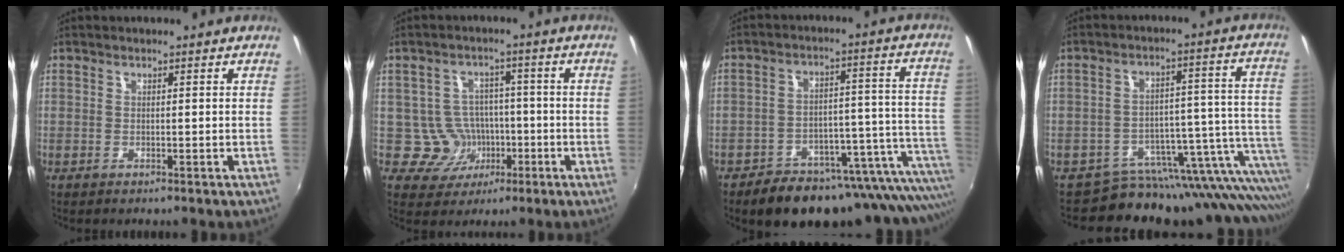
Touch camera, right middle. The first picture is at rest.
{"total": 6.0, "force": [-1.8, 5.7, 1.0], "torque": [-0.031, 0.020, -0.016]}
{"total": 22.8, "force": [-17.2, 8.5, 12.2], "torque": [-0.148, -0.004, -0.226]}
{"total": 16.3, "force": [-12.4, 7.1, 7.8], "torque": [-0.089, -0.001, -0.180]}